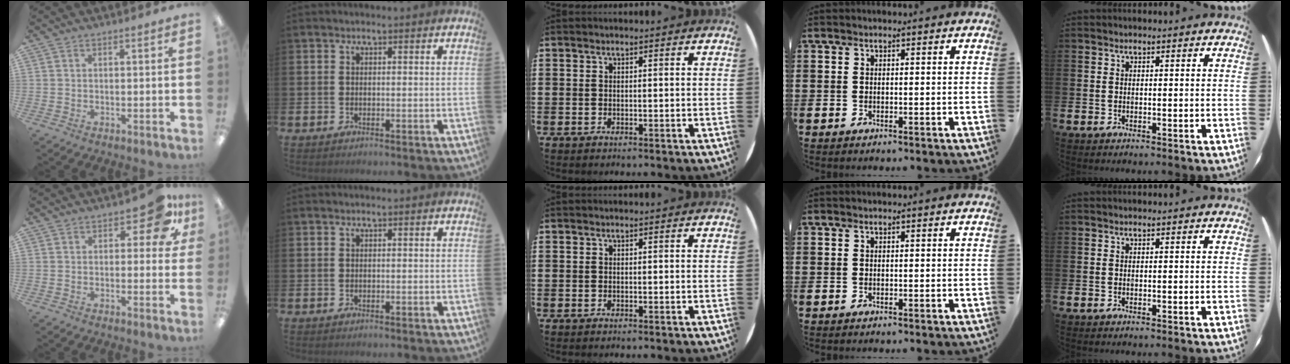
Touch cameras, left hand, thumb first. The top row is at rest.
{"thumb": {"total": 8.0, "force": [3.9, 4.0, 5.8], "torque": [-0.060, -0.016, 0.063]}}